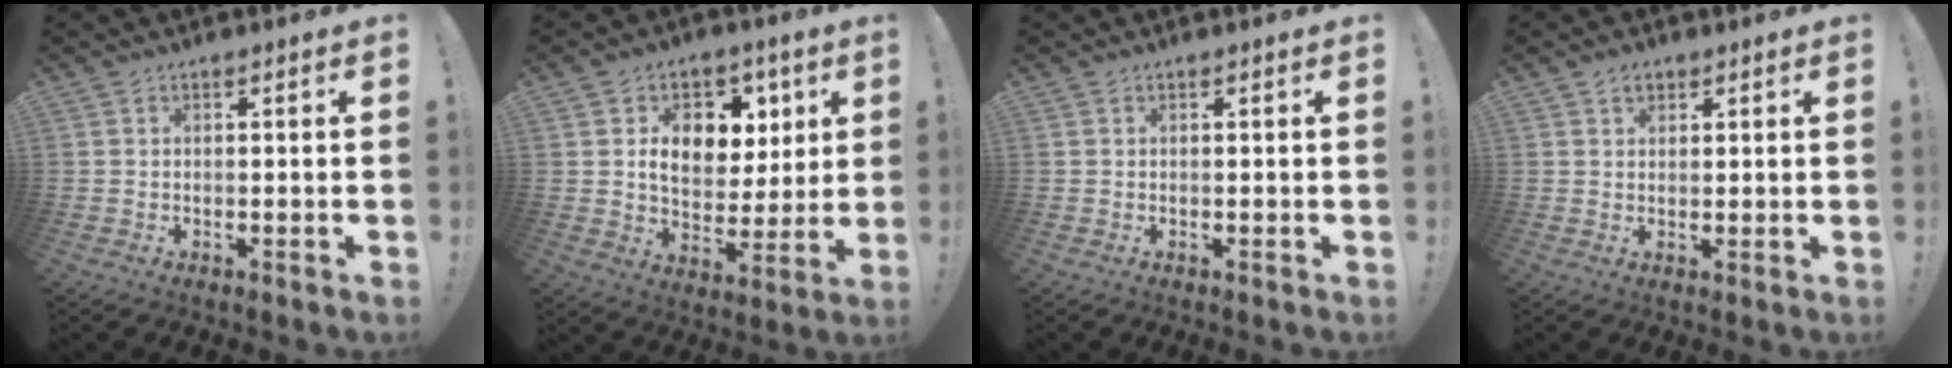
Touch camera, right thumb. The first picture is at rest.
{"total": 12.0, "force": [3.9, 9.1, 6.6], "torque": [-0.093, -0.015, 0.080]}
{"total": 0.0}
{"total": 3.0, "force": [1.7, 2.3, 0.9], "torque": [-0.003, -0.009, 0.029]}